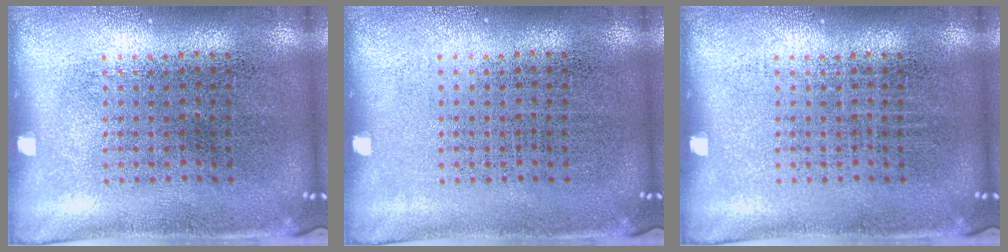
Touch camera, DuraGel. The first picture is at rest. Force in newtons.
{"total": 0.0}
{"total": 0.0}